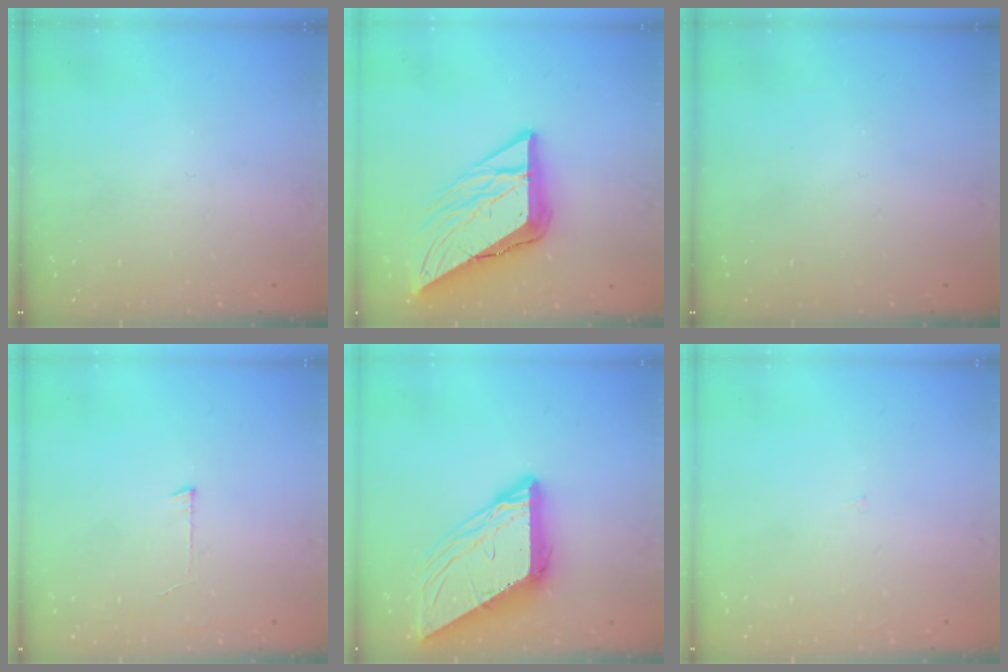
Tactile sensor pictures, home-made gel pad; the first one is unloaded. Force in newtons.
{"total": 15.9, "press": 15.8, "slide": 1.7}
{"total": 0.0}
{"total": 3.0, "press": 3.0, "slide": 0.3}
{"total": 14.2, "press": 14.1, "slide": 1.5}
{"total": 0.9, "press": 0.9, "slide": 0.0}